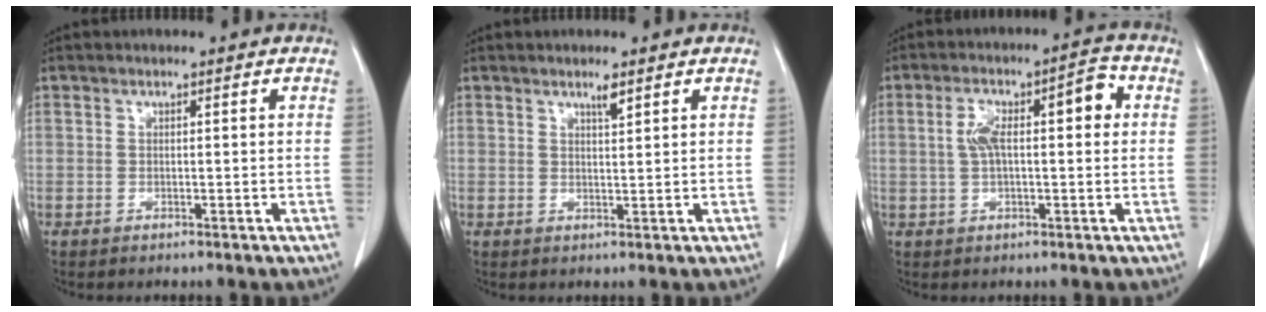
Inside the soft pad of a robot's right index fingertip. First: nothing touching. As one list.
[{"total": 1.7, "force": [1.2, 0.0, 1.2], "torque": [-0.023, -0.002, 0.022]}, {"total": 8.4, "force": [1.3, 2.5, 7.9], "torque": [-0.139, 0.039, 0.022]}]